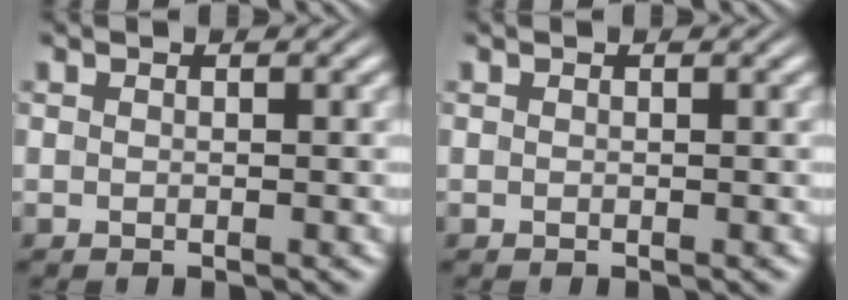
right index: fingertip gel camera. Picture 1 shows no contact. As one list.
[{"total": 0.0}]